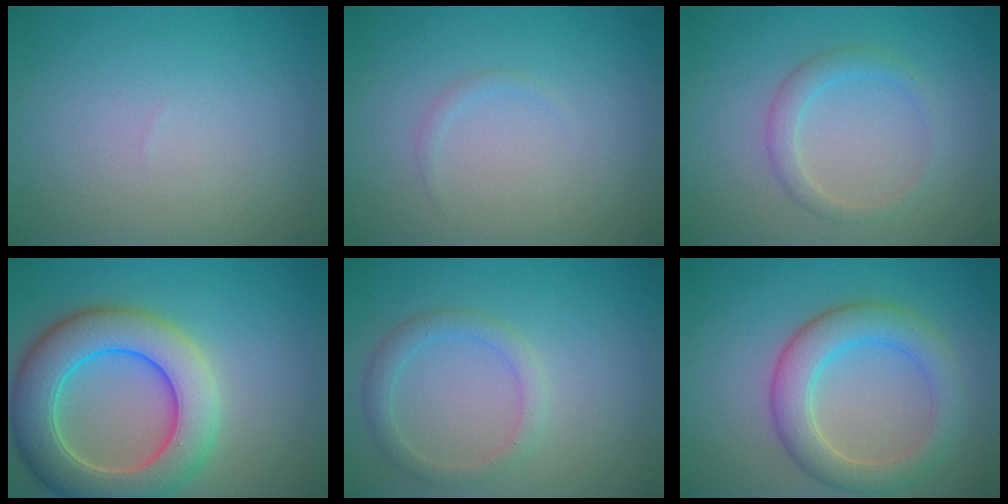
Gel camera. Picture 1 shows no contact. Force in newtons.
{"total": 0.5, "press": 0.5, "slide": 0.0}
{"total": 2.0, "press": 2.0, "slide": 0.1}
{"total": 9.0, "press": 9.0, "slide": 0.3}
{"total": 2.1, "press": 2.1, "slide": 0.3}
{"total": 5.2, "press": 5.2, "slide": 0.3}